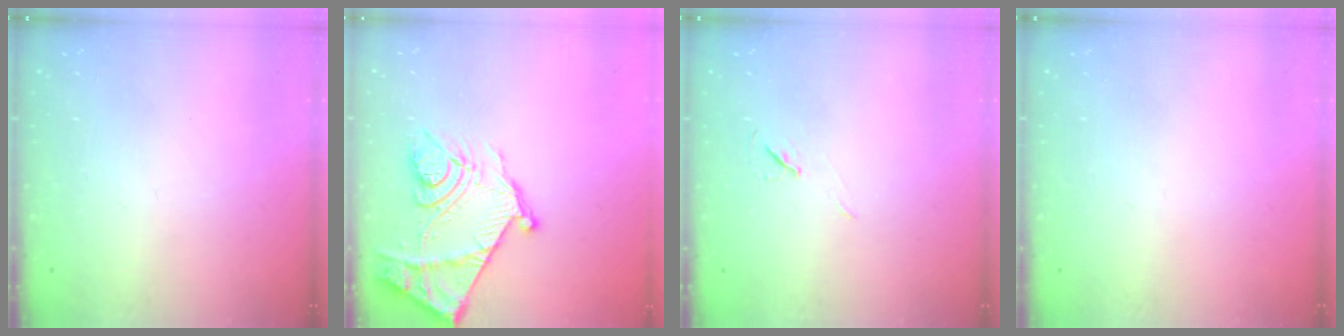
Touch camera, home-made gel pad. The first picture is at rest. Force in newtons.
{"total": 17.3, "press": 17.2, "slide": 1.7}
{"total": 6.4, "press": 5.8, "slide": 2.5}
{"total": 0.0}